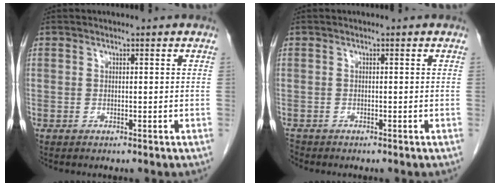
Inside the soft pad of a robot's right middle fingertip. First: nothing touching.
{"total": 1.1, "force": [-1.1, 0.4, 0.0], "torque": [-0.004, -0.002, -0.018]}